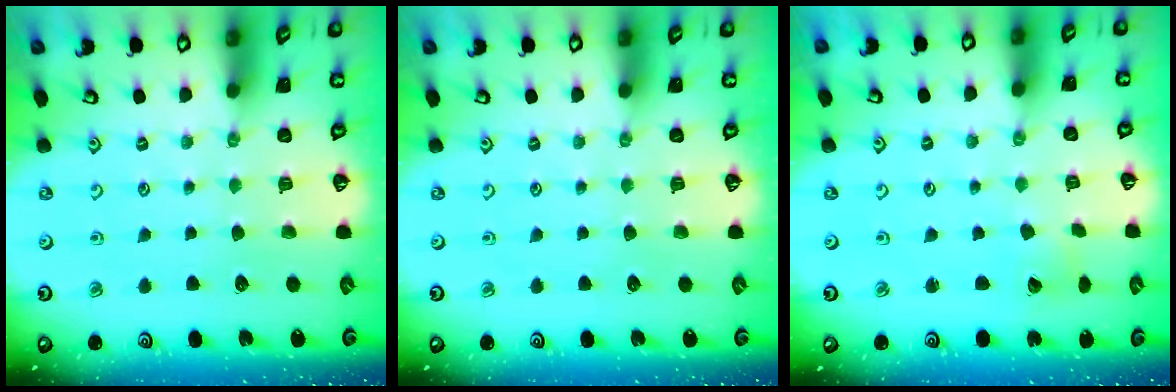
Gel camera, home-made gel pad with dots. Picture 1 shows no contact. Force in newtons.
{"total": 0.0}
{"total": 2.7, "press": 2.7, "slide": 0.3}